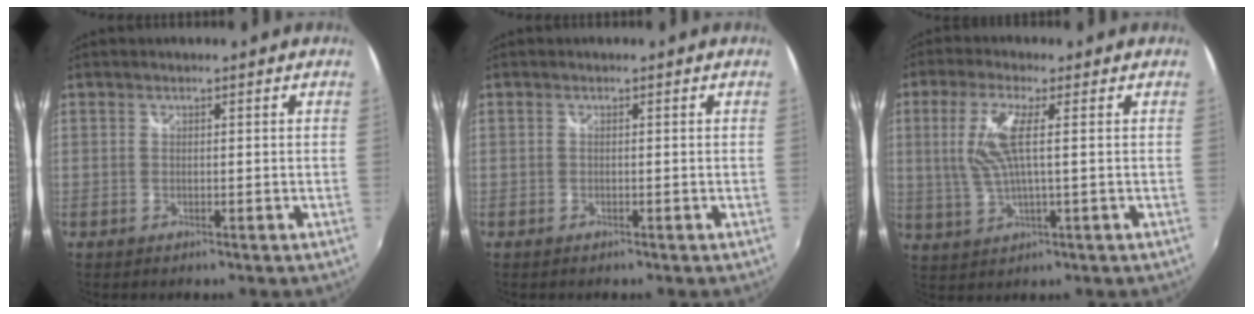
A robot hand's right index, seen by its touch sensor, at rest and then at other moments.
{"total": 0.0}
{"total": 7.9, "force": [1.2, 1.3, 7.7], "torque": [-0.162, 0.002, 0.031]}